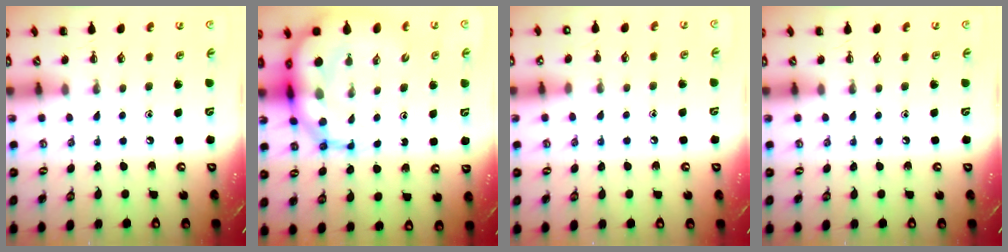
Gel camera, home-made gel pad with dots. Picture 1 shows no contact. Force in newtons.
{"total": 14.3, "press": 13.8, "slide": 3.9}
{"total": 7.9, "press": 7.5, "slide": 2.5}
{"total": 0.0}